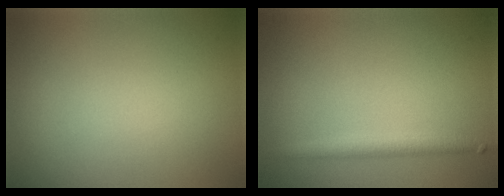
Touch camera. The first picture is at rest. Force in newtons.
{"total": 2.2, "press": 2.2, "slide": 0.1}